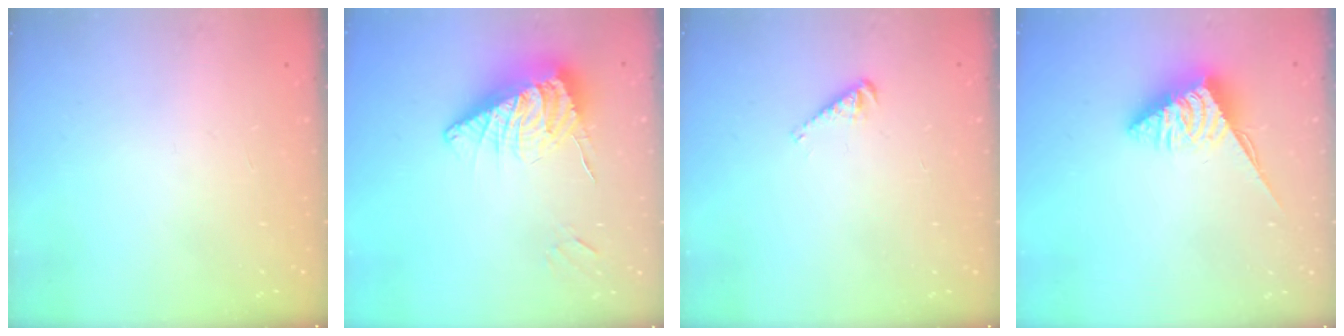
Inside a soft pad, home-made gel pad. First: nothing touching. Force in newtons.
{"total": 12.6, "press": 12.2, "slide": 2.9}
{"total": 2.5, "press": 2.5, "slide": 0.1}
{"total": 5.9, "press": 5.9, "slide": 0.1}